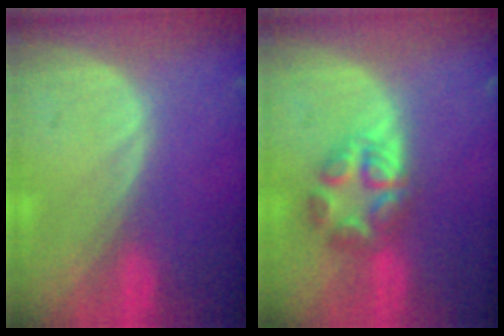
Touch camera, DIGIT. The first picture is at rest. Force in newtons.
{"total": 5.6, "press": 5.6, "slide": 0.4}